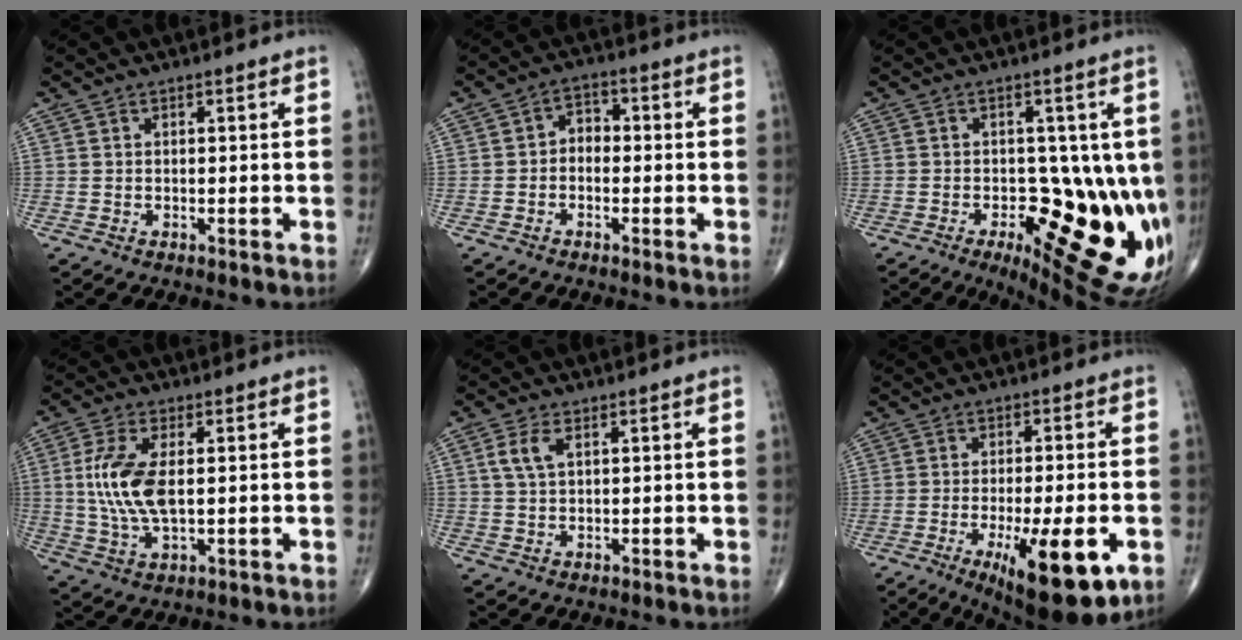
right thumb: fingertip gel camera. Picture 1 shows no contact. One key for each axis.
{"total": 3.9, "fx": -0.6, "fy": 2.9, "fz": 2.5, "tx": -0.019, "ty": 0.020, "tz": -0.025}
{"total": 22.5, "fx": -4.5, "fy": 9.6, "fz": 19.8, "tx": -0.190, "ty": -0.023, "tz": -0.035}
{"total": 10.8, "fx": 1.0, "fy": 4.9, "fz": 9.5, "tx": -0.212, "ty": -0.005, "tz": 0.025}
{"total": 4.1, "fx": 1.4, "fy": 2.1, "fz": 3.2, "tx": -0.074, "ty": 0.006, "tz": 0.029}
{"total": 16.9, "fx": -6.5, "fy": 5.0, "fz": 14.8, "tx": -0.192, "ty": -0.004, "tz": -0.084}